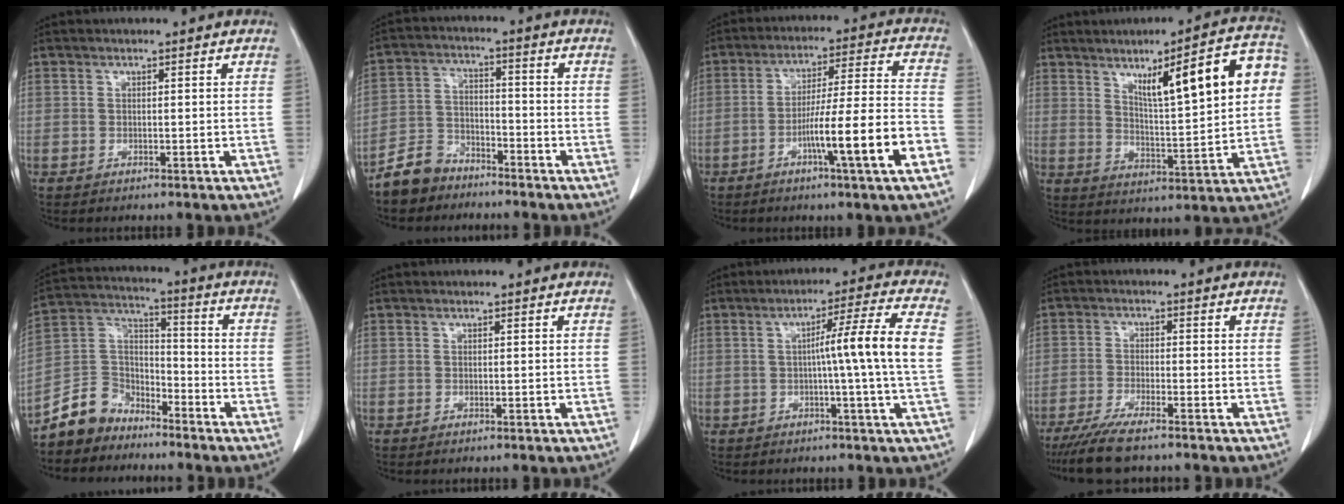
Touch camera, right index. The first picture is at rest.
{"total": 6.8, "force": [-5.6, 3.7, 0.8], "torque": [-0.021, 0.004, -0.108]}
{"total": 13.7, "force": [-5.7, -0.9, 12.4], "torque": [-0.204, 0.003, -0.093]}
{"total": 14.6, "force": [4.5, 1.9, 13.7], "torque": [-0.197, 0.021, 0.069]}
{"total": 8.9, "force": [-7.2, 5.2, 1.0], "torque": [-0.026, 0.036, -0.138]}
{"total": 0.0}
{"total": 8.8, "force": [0.0, -2.1, 8.5], "torque": [-0.134, 0.009, 0.008]}
{"total": 6.9, "force": [-5.7, 0.3, 3.9], "torque": [-0.071, -0.018, -0.095]}